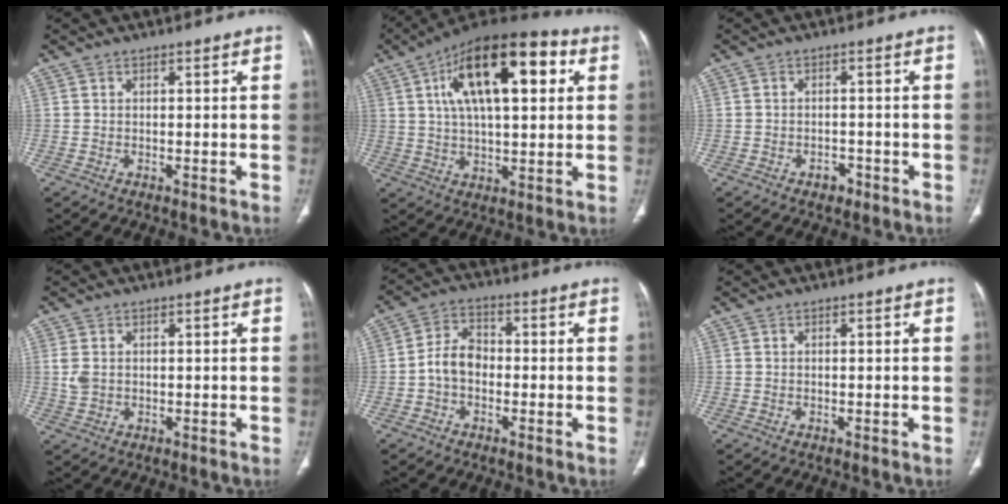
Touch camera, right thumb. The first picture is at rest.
{"total": 21.8, "force": [6.9, 9.4, 18.4], "torque": [-0.282, 0.012, 0.105]}
{"total": 2.3, "force": [-1.4, 1.6, 0.9], "torque": [-0.009, 0.010, -0.016]}
{"total": 2.7, "force": [0.4, 2.0, 1.8], "torque": [-0.047, 0.001, 0.015]}
{"total": 6.1, "force": [-1.3, 4.4, 4.0], "torque": [-0.062, 0.024, -0.036]}
{"total": 0.0}